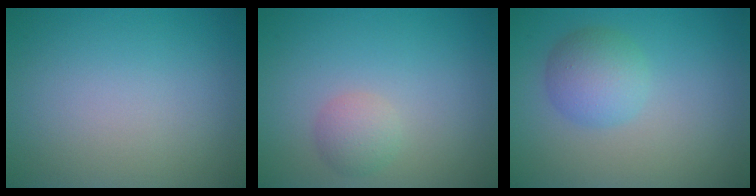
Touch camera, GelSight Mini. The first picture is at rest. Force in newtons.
{"total": 1.8, "press": 1.8, "slide": 0.1}
{"total": 3.4, "press": 3.4, "slide": 0.2}